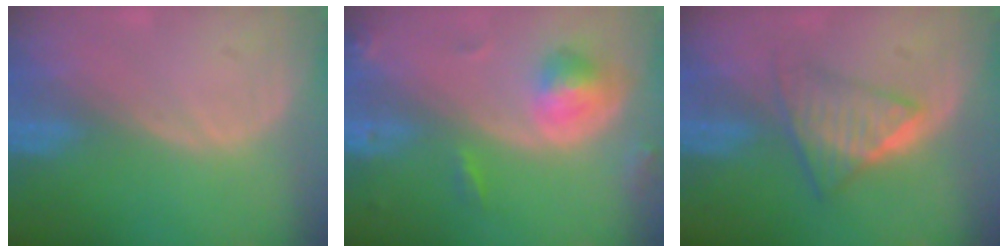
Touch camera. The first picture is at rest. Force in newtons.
{"total": 5.4, "press": 5.0, "slide": 2.1}
{"total": 6.3, "press": 5.5, "slide": 3.1}